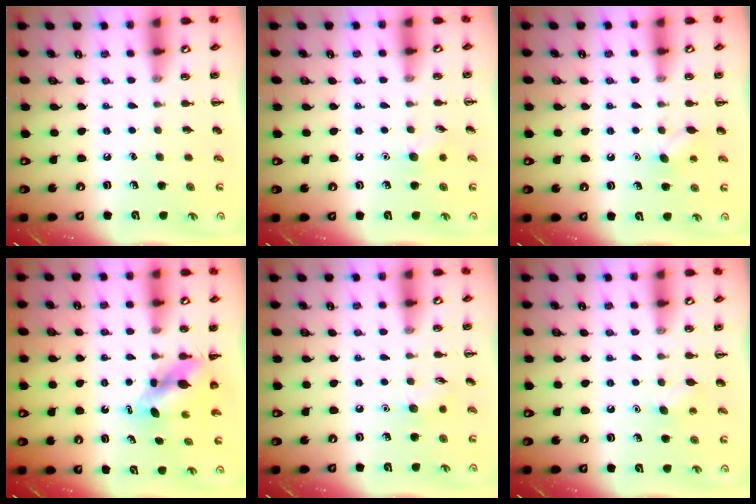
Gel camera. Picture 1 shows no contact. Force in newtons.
{"total": 5.7, "press": 5.5, "slide": 1.6}
{"total": 6.1, "press": 5.9, "slide": 1.7}
{"total": 5.6, "press": 5.6, "slide": 0.3}
{"total": 6.1, "press": 5.9, "slide": 1.6}
{"total": 4.0, "press": 3.8, "slide": 1.1}